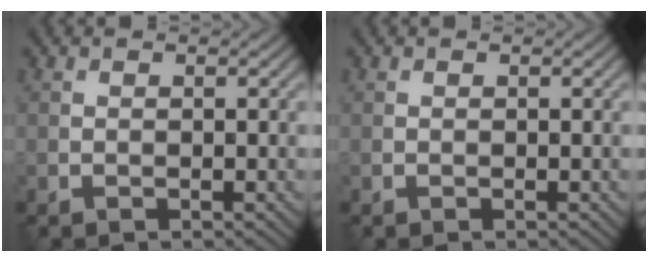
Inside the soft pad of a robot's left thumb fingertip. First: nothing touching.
{"total": 0.0}